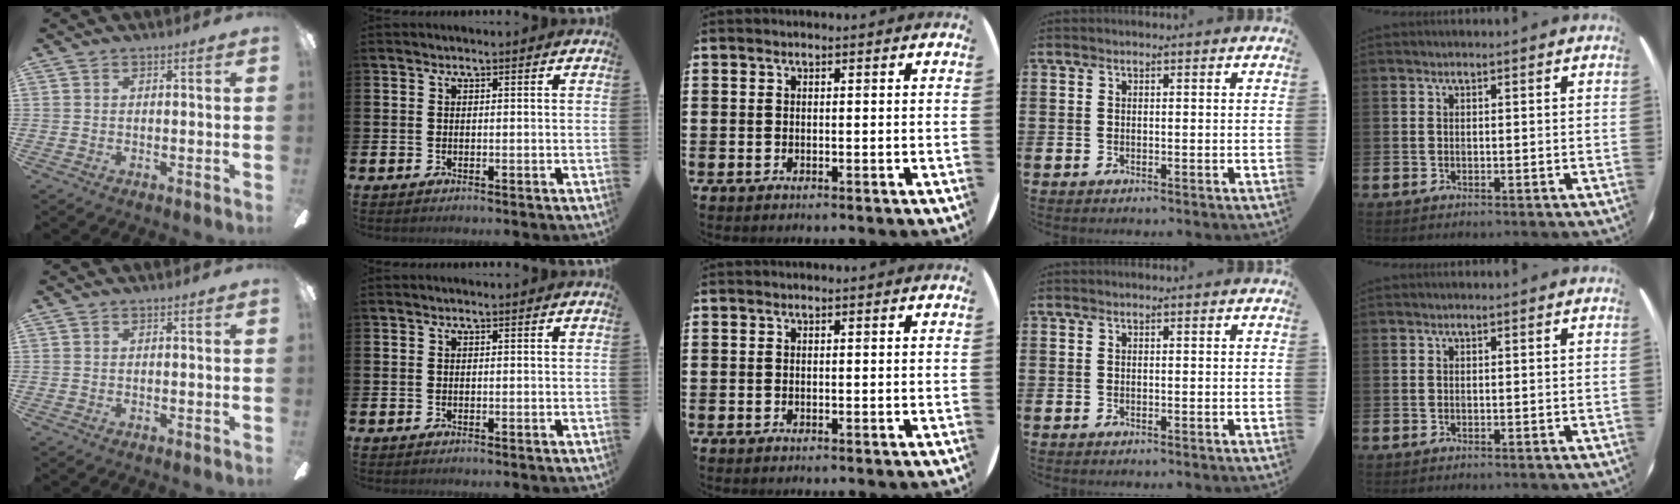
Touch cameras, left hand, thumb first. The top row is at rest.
{}